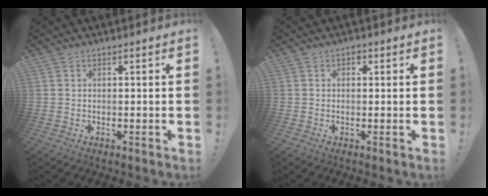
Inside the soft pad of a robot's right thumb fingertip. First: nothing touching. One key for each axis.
{"total": 1.2, "fx": 0.1, "fy": 1.0, "fz": 0.6, "tx": -0.010, "ty": 0.004, "tz": 0.001}